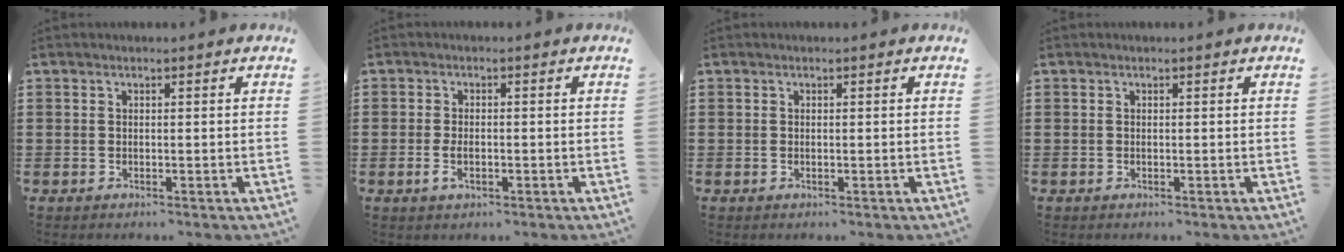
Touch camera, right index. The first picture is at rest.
{"total": 2.5, "force": [-0.6, 1.0, 2.2], "torque": [-0.051, -0.007, -0.012]}
{"total": 0.0}
{"total": 0.0}